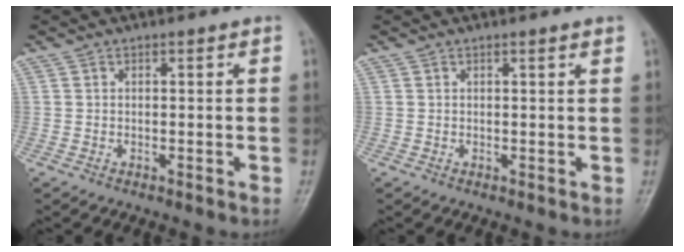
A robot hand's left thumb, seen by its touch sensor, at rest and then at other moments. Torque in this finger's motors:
{"motor_torque": [-0.24, -0.10, 0.13, 0.12, 0.05]}